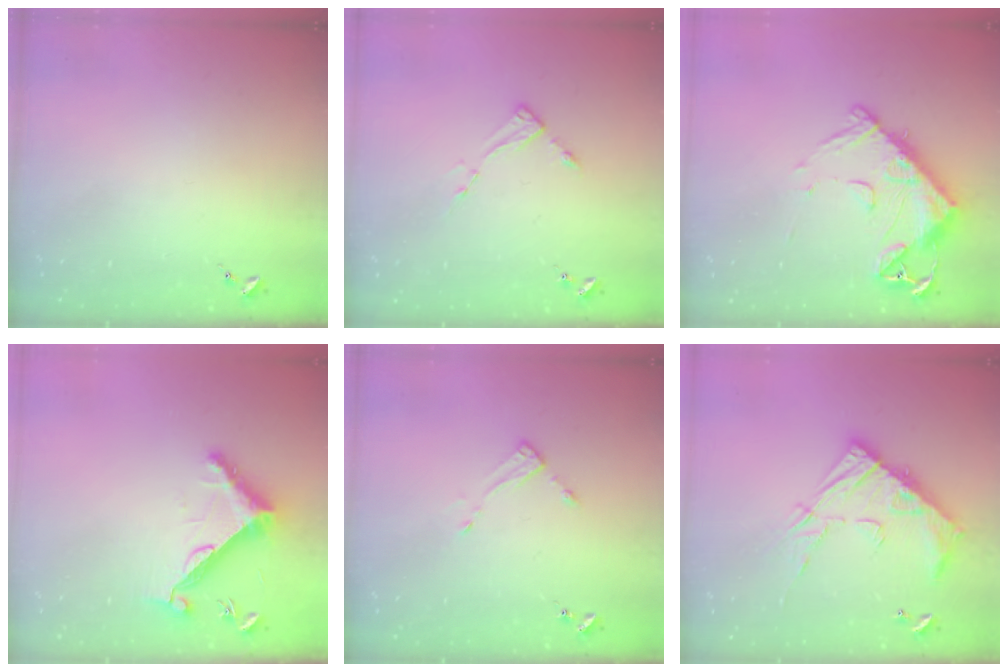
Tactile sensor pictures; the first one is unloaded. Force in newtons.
{"total": 3.4, "press": 3.4, "slide": 0.4}
{"total": 15.0, "press": 14.9, "slide": 1.6}
{"total": 11.1, "press": 11.0, "slide": 0.7}
{"total": 3.5, "press": 3.5, "slide": 0.3}
{"total": 17.3, "press": 17.3, "slide": 1.4}